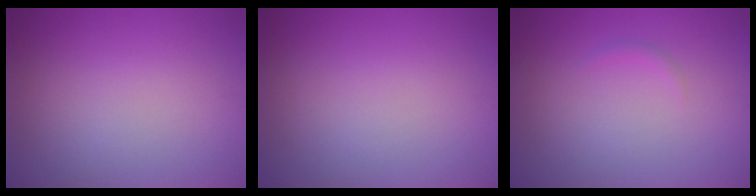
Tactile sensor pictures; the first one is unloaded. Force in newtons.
{"total": 0.0}
{"total": 0.5, "press": 0.5, "slide": 0.1}